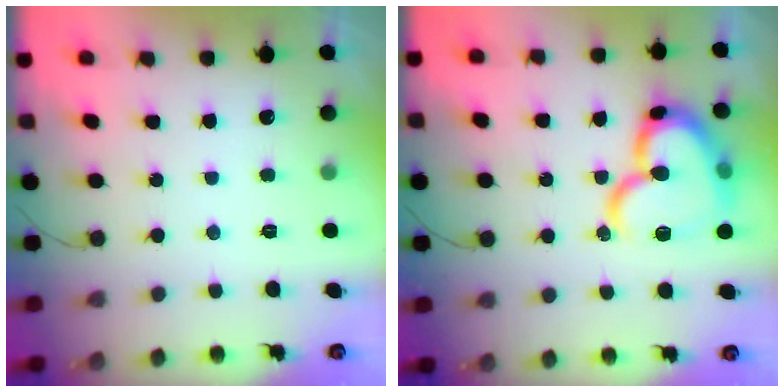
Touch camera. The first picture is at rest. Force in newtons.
{"total": 21.0, "press": 20.9, "slide": 2.3}